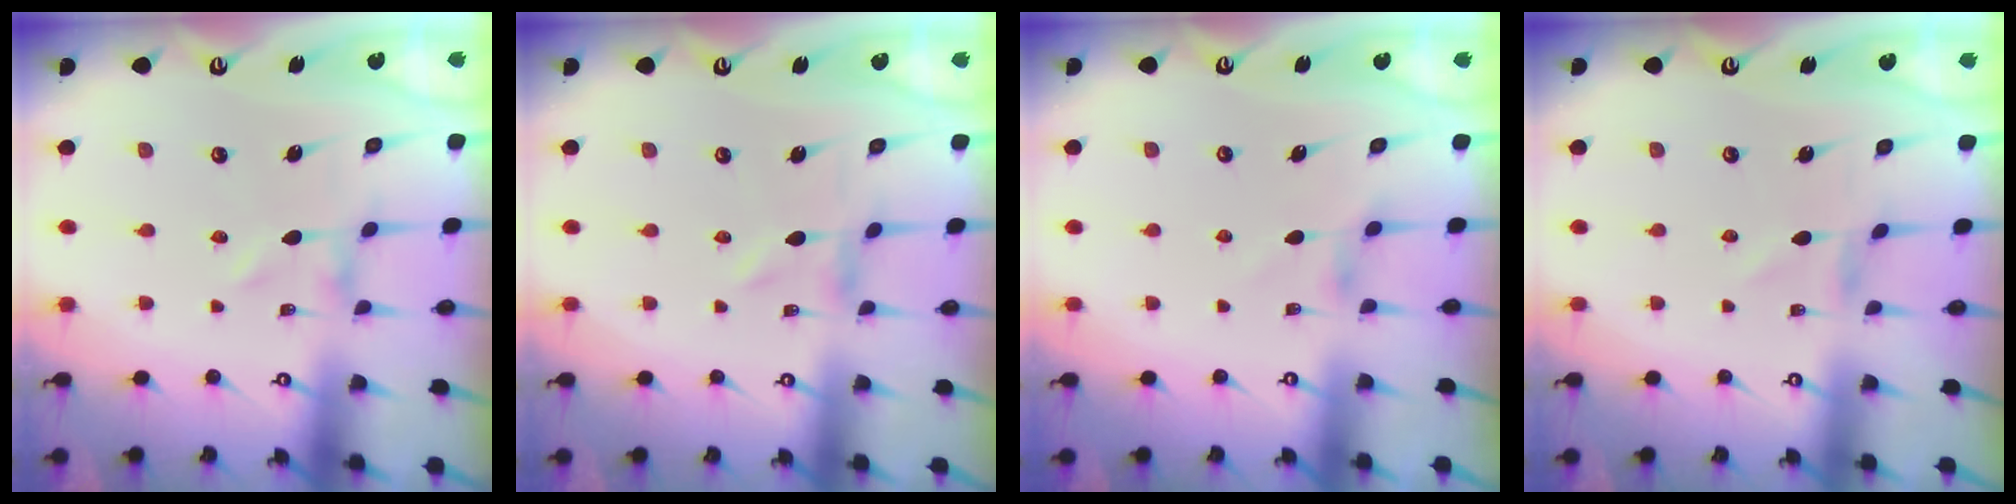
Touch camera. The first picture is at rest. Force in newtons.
{"total": 0.0}
{"total": 2.7, "press": 2.7, "slide": 0.4}
{"total": 0.0}